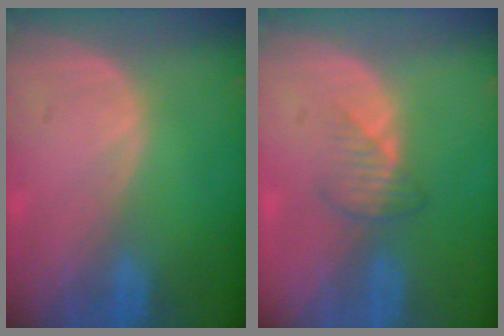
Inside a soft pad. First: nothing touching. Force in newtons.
{"total": 2.7, "press": 2.6, "slide": 0.7}